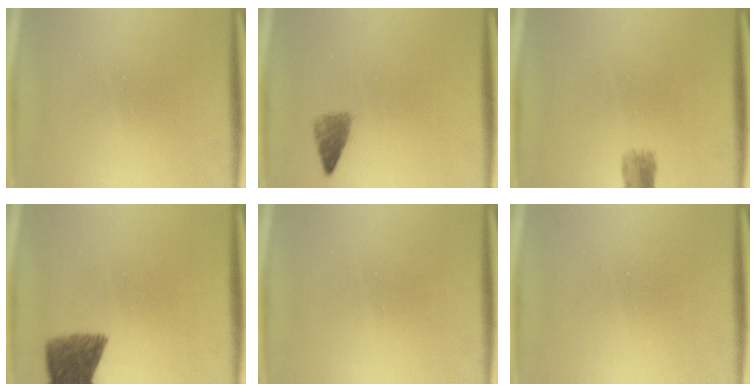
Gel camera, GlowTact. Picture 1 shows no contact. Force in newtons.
{"total": 2.2}
{"total": 1.3}
{"total": 7.4}
{"total": 0.0}
{"total": 0.0}